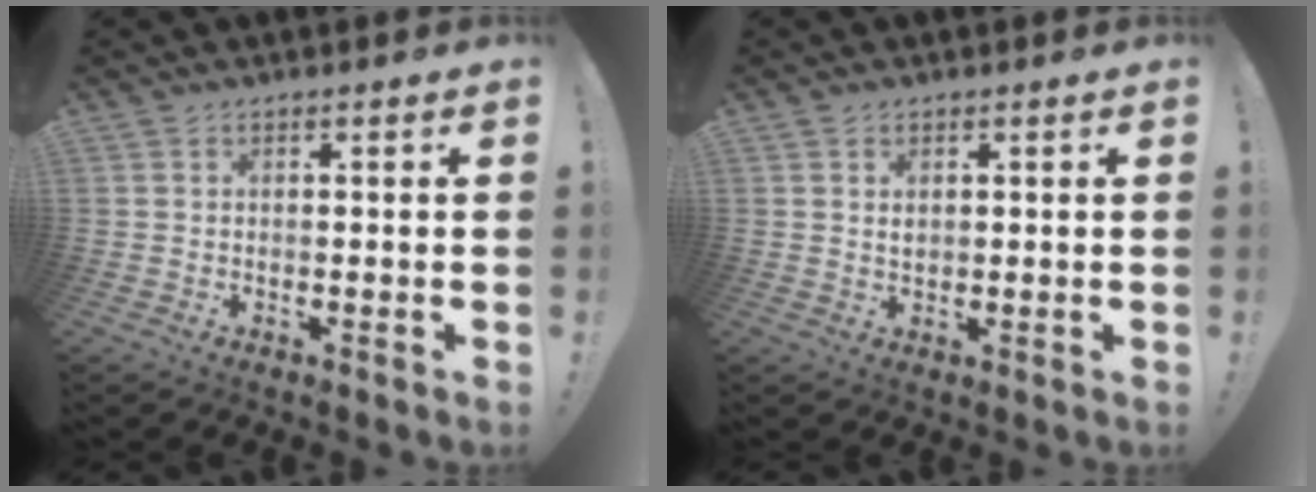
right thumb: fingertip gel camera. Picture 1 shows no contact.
{"total": 1.6, "force": [0.7, 1.1, 1.0], "torque": [-0.009, -0.003, 0.009]}